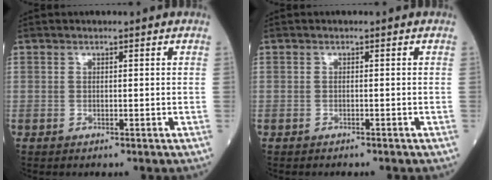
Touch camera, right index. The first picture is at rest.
{"total": 1.3, "force": [-1.2, 0.2, 0.4], "torque": [-0.008, -0.001, -0.016]}